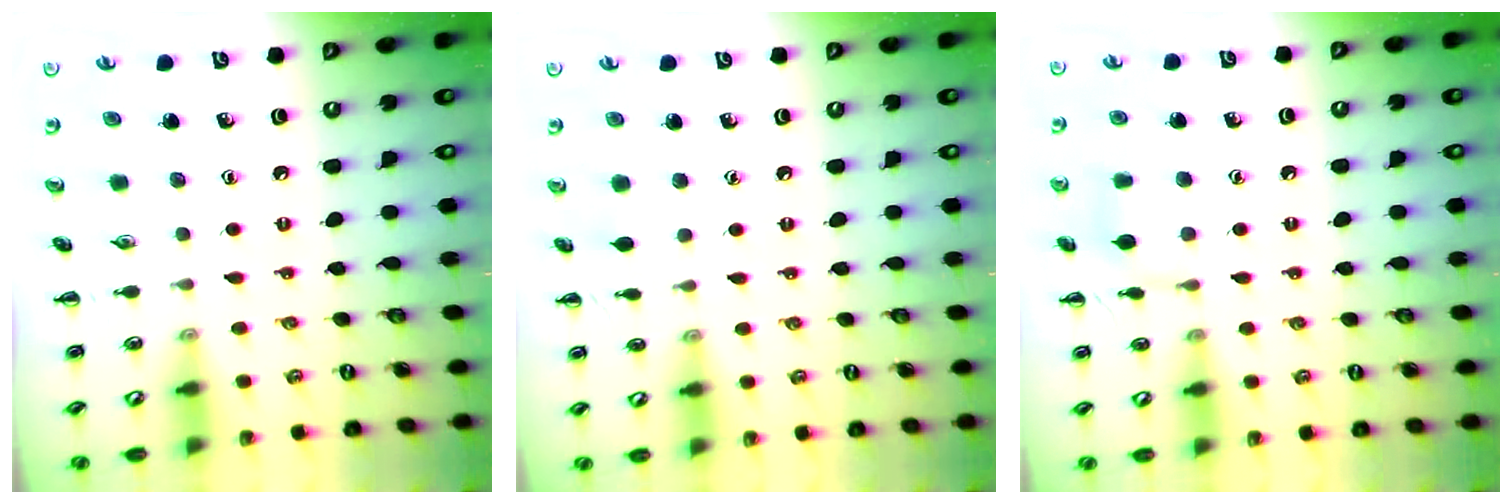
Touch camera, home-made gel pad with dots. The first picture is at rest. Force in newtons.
{"total": 3.4, "press": 3.1, "slide": 1.2}
{"total": 6.6, "press": 6.4, "slide": 1.9}